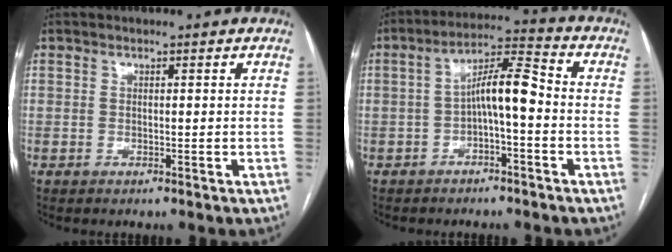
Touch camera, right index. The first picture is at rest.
{"total": 7.5, "force": [-1.2, 1.4, 7.3], "torque": [-0.128, 0.031, -0.023]}